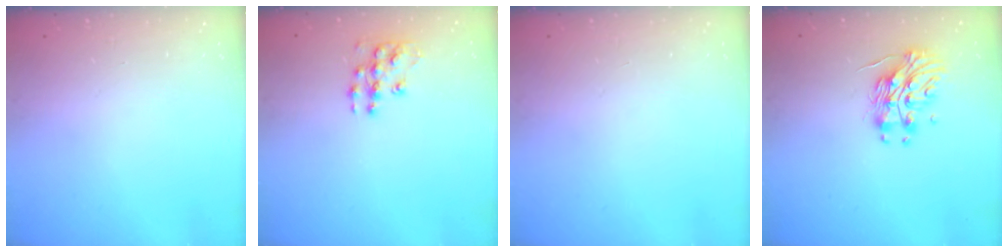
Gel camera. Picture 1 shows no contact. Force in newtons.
{"total": 10.0, "press": 10.0, "slide": 0.7}
{"total": 0.0}
{"total": 13.2, "press": 13.2, "slide": 0.8}